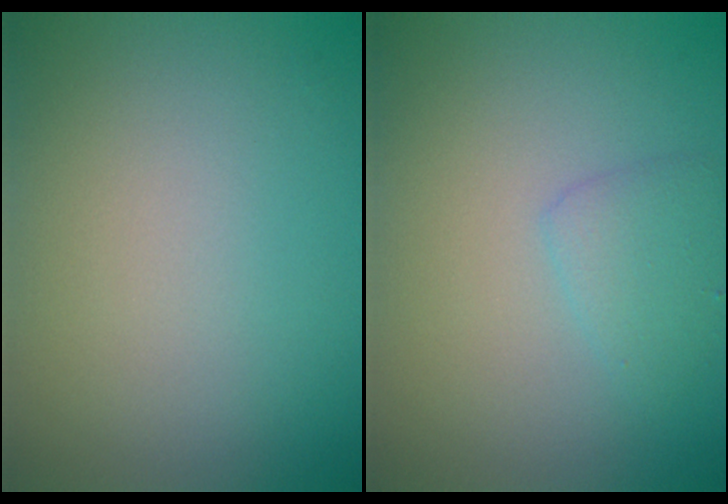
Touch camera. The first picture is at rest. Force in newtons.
{"total": 1.8, "press": 1.8, "slide": 0.1}